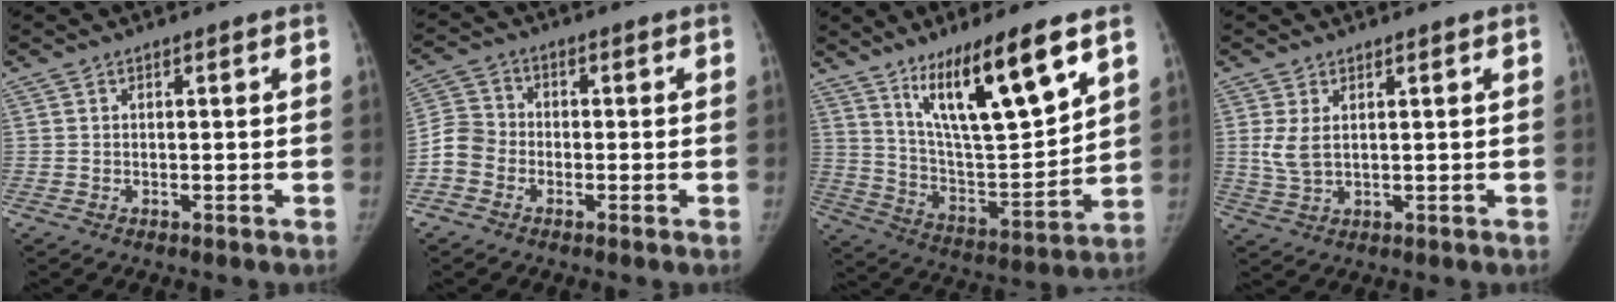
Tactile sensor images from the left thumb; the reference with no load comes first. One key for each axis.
{"total": 5.1, "fx": -2.0, "fy": 4.3, "fz": 1.9, "tx": -0.029, "ty": 0.013, "tz": -0.051}
{"total": 19.2, "fx": 11.2, "fy": 4.1, "fz": 15.1, "tx": -0.231, "ty": -0.058, "tz": 0.209}
{"total": 4.1, "fx": 1.3, "fy": 2.1, "fz": 3.3, "tx": -0.071, "ty": -0.007, "tz": 0.034}